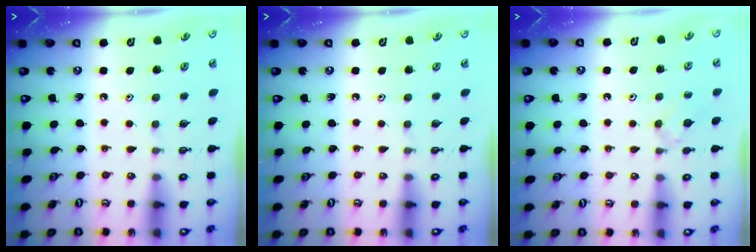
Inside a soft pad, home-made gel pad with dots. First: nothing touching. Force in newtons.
{"total": 0.0}
{"total": 3.3, "press": 3.2, "slide": 0.6}